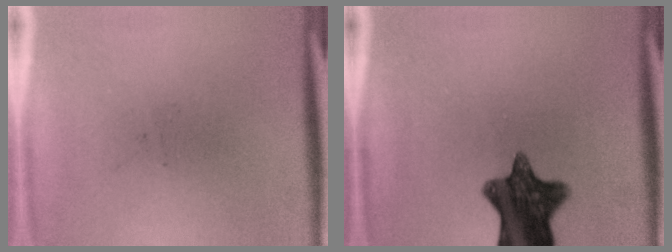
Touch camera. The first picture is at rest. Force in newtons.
{"total": 11.2}